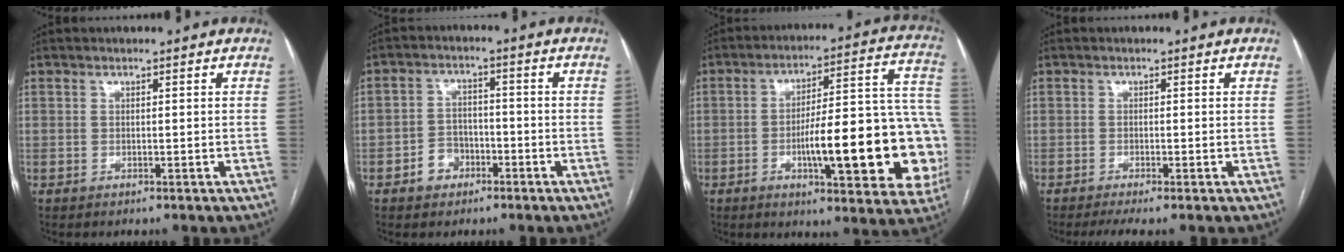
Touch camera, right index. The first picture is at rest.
{"total": 4.5, "force": [-2.3, 3.5, 1.6], "torque": [-0.024, 0.015, -0.039]}
{"total": 23.3, "force": [-5.4, 4.8, 22.2], "torque": [-0.226, 0.031, -0.061]}
{"total": 2.9, "force": [-2.0, 0.0, 2.1], "torque": [-0.033, -0.004, -0.036]}